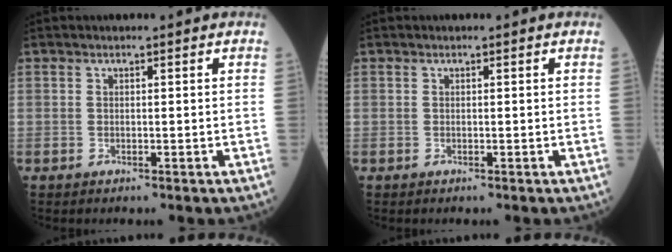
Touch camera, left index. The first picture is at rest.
{"total": 0.0}